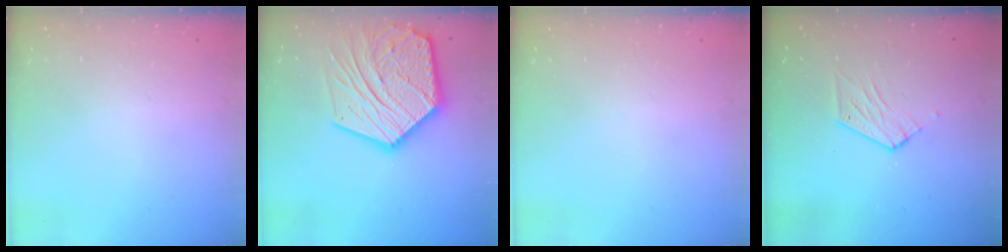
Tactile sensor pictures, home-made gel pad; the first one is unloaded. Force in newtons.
{"total": 25.6, "press": 25.5, "slide": 2.3}
{"total": 0.0}
{"total": 5.8, "press": 5.8, "slide": 0.5}